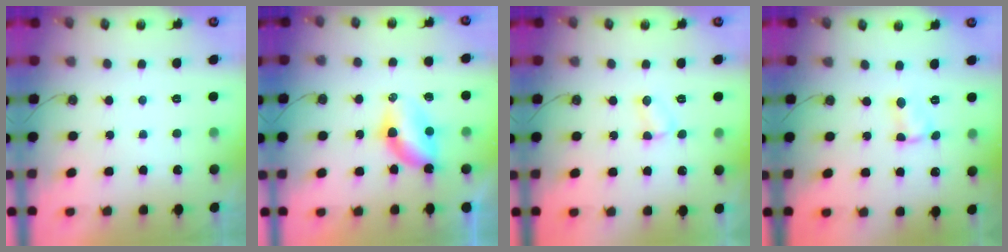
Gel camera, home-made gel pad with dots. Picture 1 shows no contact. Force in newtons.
{"total": 8.8, "press": 7.7, "slide": 4.2}
{"total": 4.9, "press": 4.9, "slide": 0.5}
{"total": 2.6, "press": 2.6, "slide": 0.3}